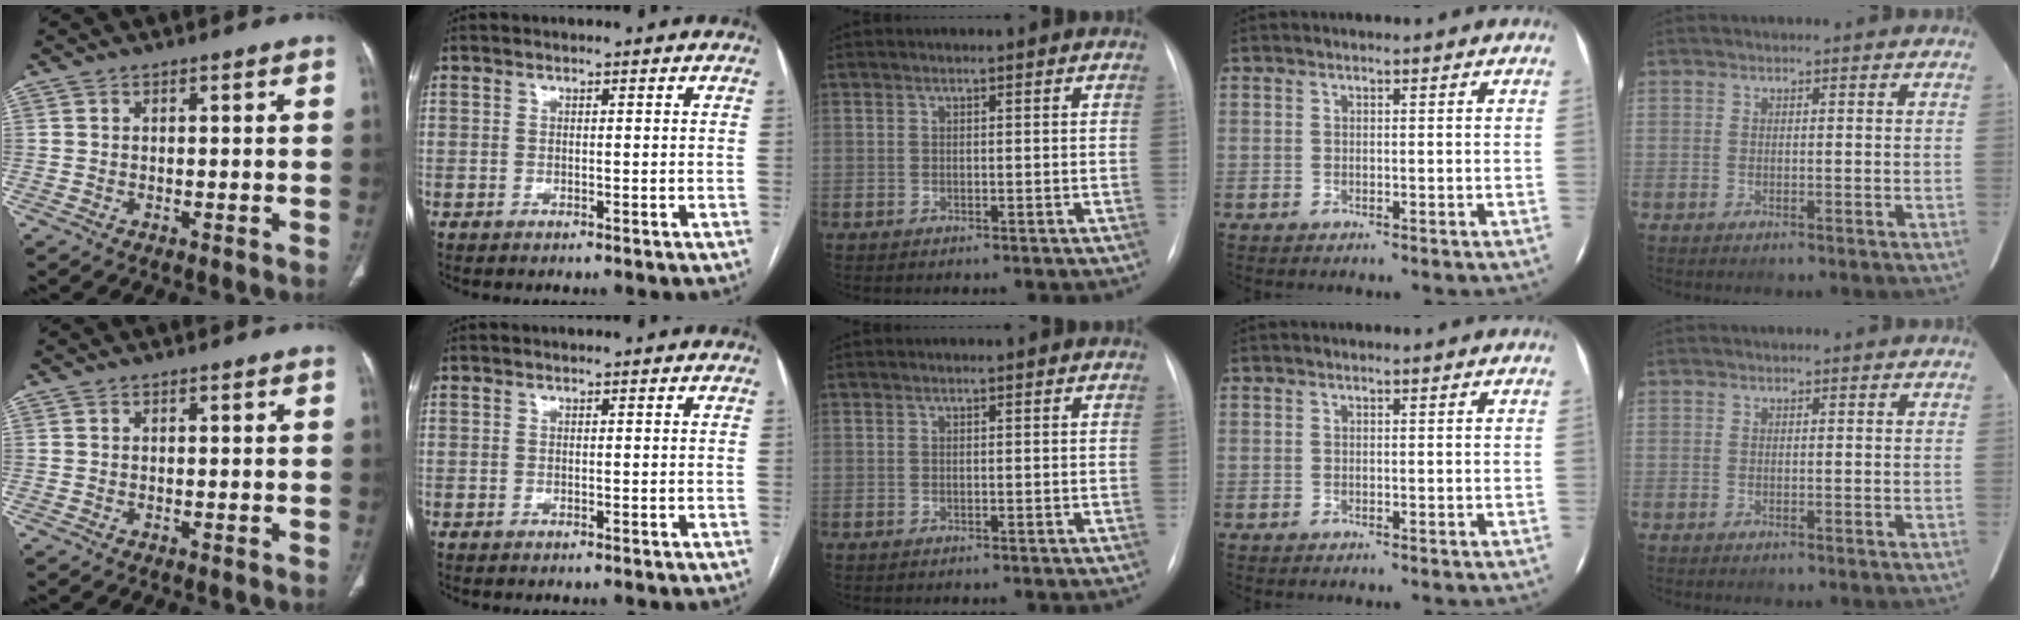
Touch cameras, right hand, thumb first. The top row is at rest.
{}